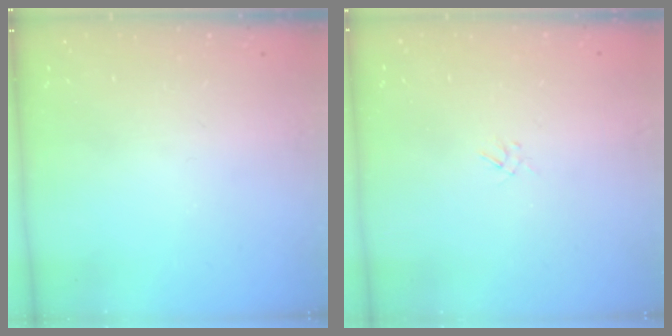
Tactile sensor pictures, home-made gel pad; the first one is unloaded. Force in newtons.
{"total": 1.0, "press": 0.9, "slide": 0.4}